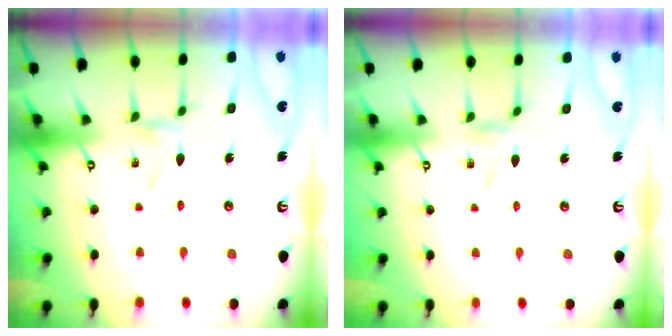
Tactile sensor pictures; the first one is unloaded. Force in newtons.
{"total": 3.7, "press": 3.6, "slide": 0.4}